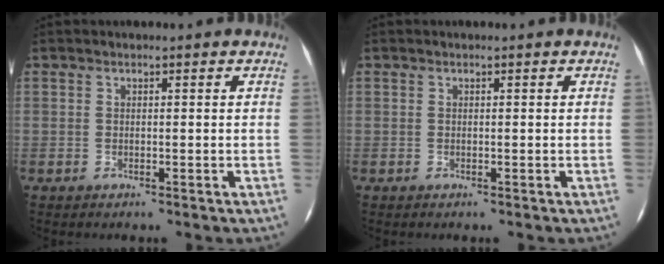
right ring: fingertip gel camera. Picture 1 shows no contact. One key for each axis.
{"total": 0.0}